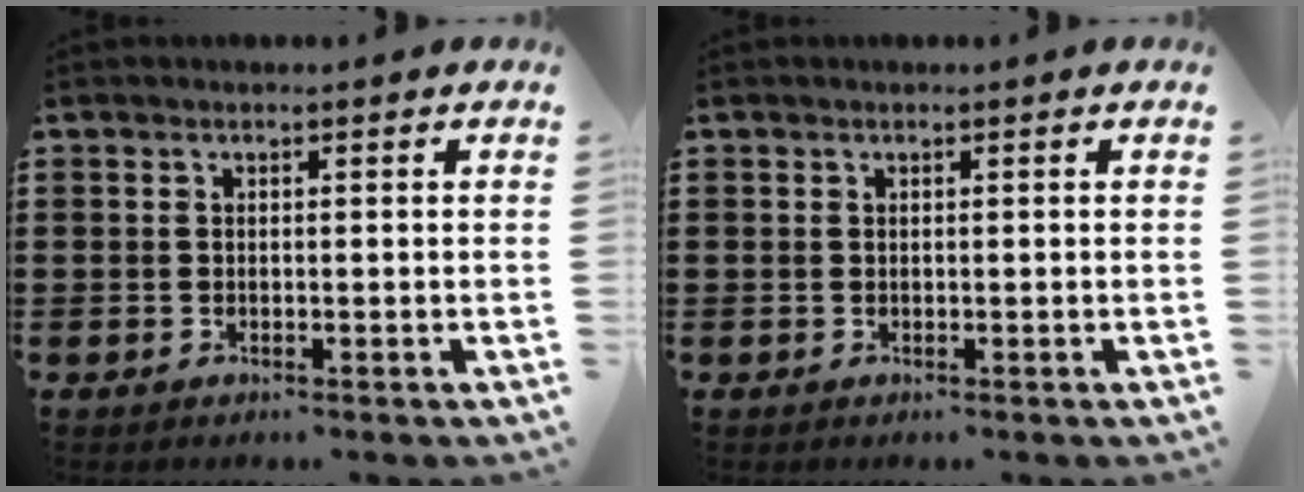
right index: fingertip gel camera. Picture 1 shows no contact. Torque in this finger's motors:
{"motor_torque": [-0.15, 0.48, 0.02, -0.01]}